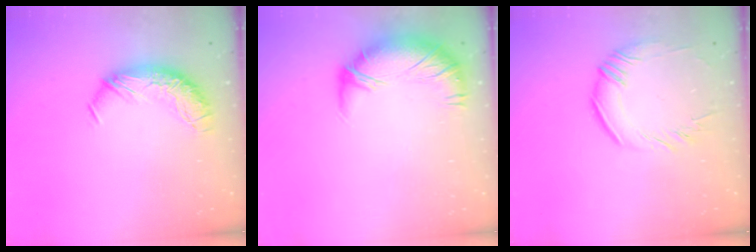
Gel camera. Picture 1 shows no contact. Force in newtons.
{"total": 4.4, "press": 4.0, "slide": 1.8}
{"total": 1.5, "press": 1.0, "slide": 1.1}